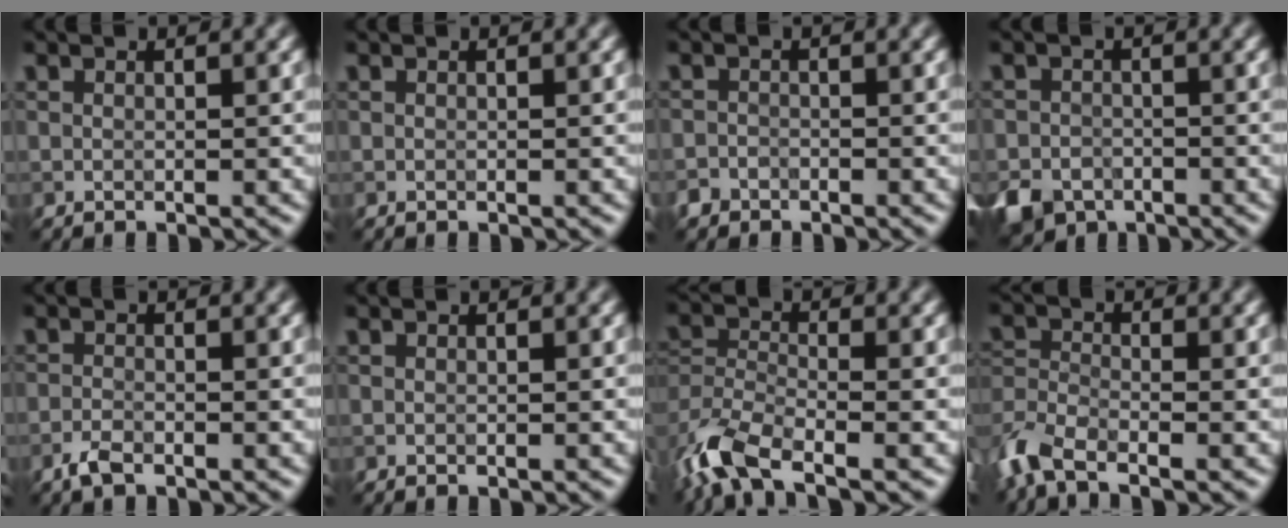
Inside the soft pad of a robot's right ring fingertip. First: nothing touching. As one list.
[{"total": 0.0}, {"total": 1.2, "force": [-1.0, 0.8, 0.0], "torque": [0.007, 0.003, -0.020]}, {"total": 4.7, "force": [-3.0, 3.1, 1.6], "torque": [-0.023, -0.006, -0.062]}, {"total": 1.7, "force": [-1.2, 0.6, 1.0], "torque": [-0.024, -0.002, -0.028]}, {"total": 0.0}, {"total": 7.0, "force": [-4.6, 2.8, 4.4], "torque": [-0.094, -0.005, -0.102]}, {"total": 5.3, "force": [-3.7, 2.1, 3.1], "torque": [-0.069, -0.005, -0.089]}]